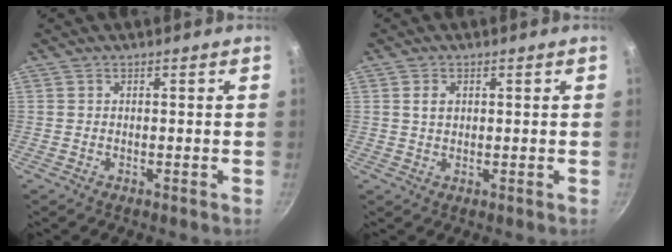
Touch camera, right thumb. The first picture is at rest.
{"total": 2.3, "force": [0.6, 1.7, 1.5], "torque": [-0.020, 0.003, 0.012]}